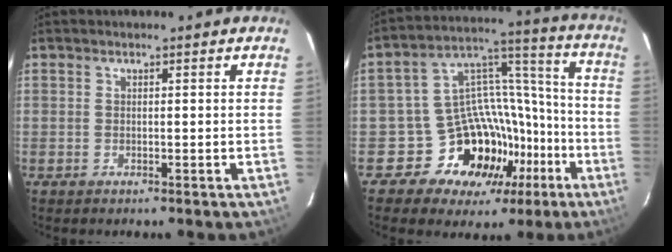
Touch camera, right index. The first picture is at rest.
{"total": 17.7, "force": [-9.7, 12.9, 7.1], "torque": [-0.125, 0.060, -0.135]}